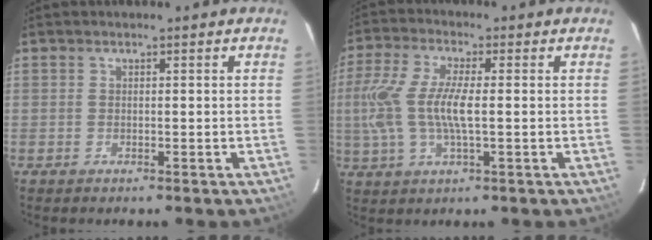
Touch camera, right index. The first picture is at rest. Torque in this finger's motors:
{"motor_torque": [0.40, -0.09, 0.54, 0.16]}